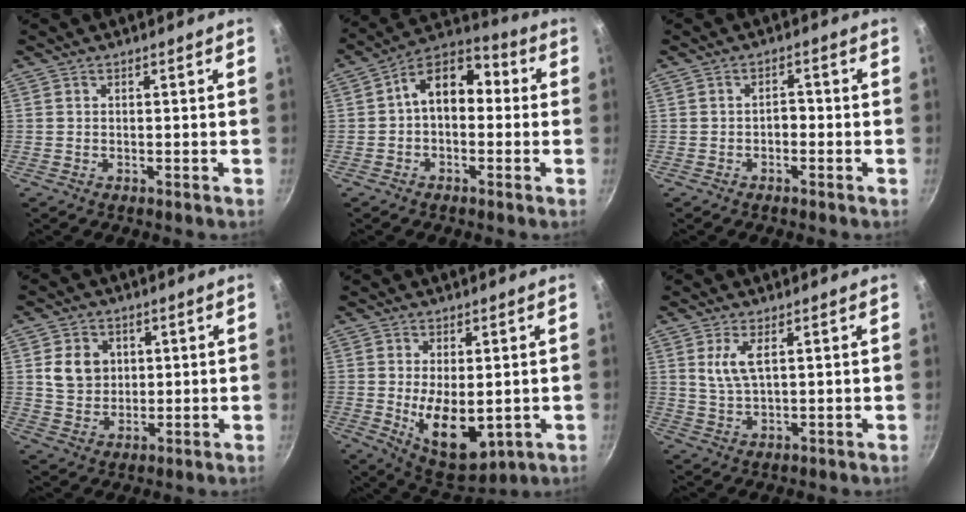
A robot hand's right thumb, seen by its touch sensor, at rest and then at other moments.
{"total": 11.4, "force": [0.5, 7.4, 8.6], "torque": [-0.104, 0.041, -0.010]}
{"total": 2.0, "force": [-0.8, 1.4, 1.3], "torque": [-0.008, 0.011, -0.017]}
{"total": 7.3, "force": [1.9, 6.1, 3.7], "torque": [-0.039, -0.010, 0.040]}
{"total": 11.3, "force": [-1.5, 5.8, 9.5], "torque": [-0.134, -0.020, -0.002]}
{"total": 4.7, "force": [1.7, 1.7, 4.0], "torque": [-0.087, -0.008, 0.042]}